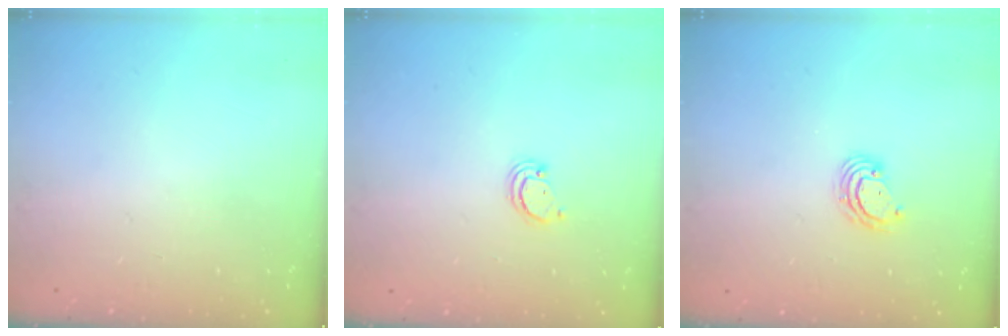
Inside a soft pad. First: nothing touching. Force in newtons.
{"total": 2.4, "press": 2.4, "slide": 0.2}
{"total": 3.8, "press": 3.8, "slide": 0.1}